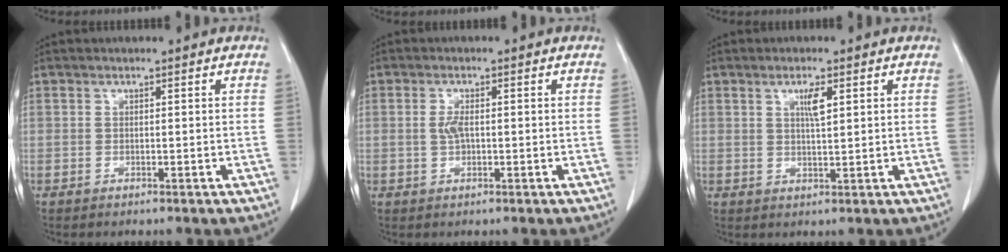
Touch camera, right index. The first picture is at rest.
{"total": 2.0, "force": [0.1, 0.8, 1.8], "torque": [-0.037, 0.003, 0.003]}
{"total": 3.0, "force": [1.2, 0.4, 2.7], "torque": [-0.048, -0.001, 0.021]}